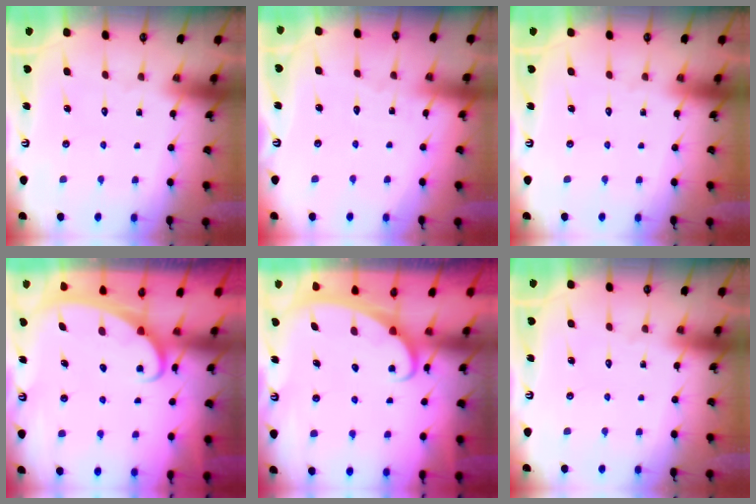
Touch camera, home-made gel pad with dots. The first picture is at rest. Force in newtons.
{"total": 1.6, "press": 1.6, "slide": 0.2}
{"total": 0.0}
{"total": 2.5, "press": 2.5, "slide": 0.3}
{"total": 2.4, "press": 2.4, "slide": 0.3}
{"total": 0.0}